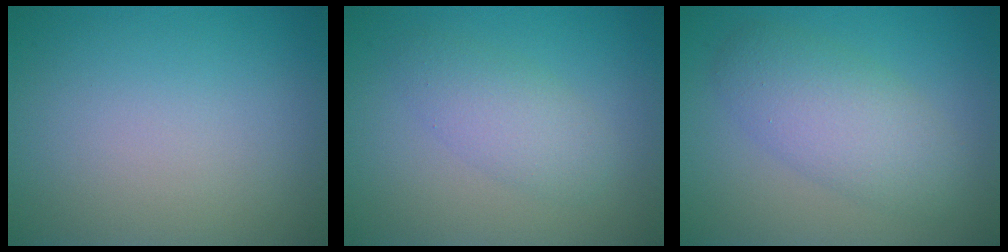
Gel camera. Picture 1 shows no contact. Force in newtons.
{"total": 2.9, "press": 2.9, "slide": 0.1}
{"total": 4.8, "press": 4.8, "slide": 0.3}